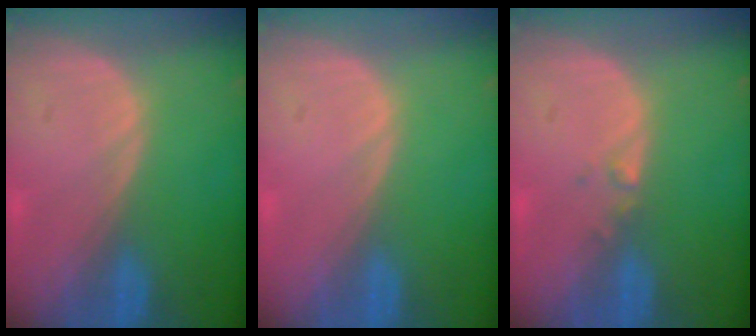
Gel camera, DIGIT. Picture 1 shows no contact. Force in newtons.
{"total": 0.0}
{"total": 1.0, "press": 0.9, "slide": 0.5}